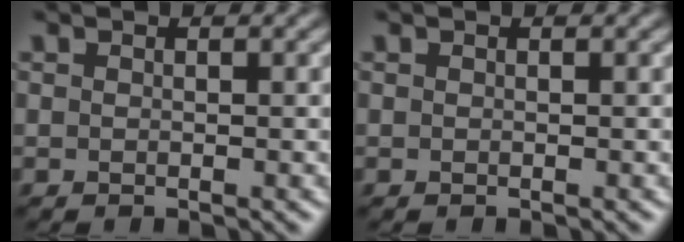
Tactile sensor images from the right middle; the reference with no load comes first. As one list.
[{"total": 0.0}]